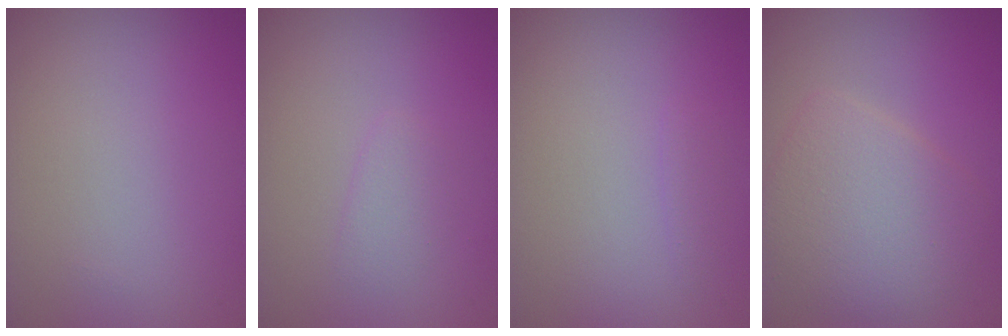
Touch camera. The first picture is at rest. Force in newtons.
{"total": 1.1, "press": 1.1, "slide": 0.0}
{"total": 0.6, "press": 0.6, "slide": 0.1}
{"total": 5.0, "press": 5.0, "slide": 0.1}